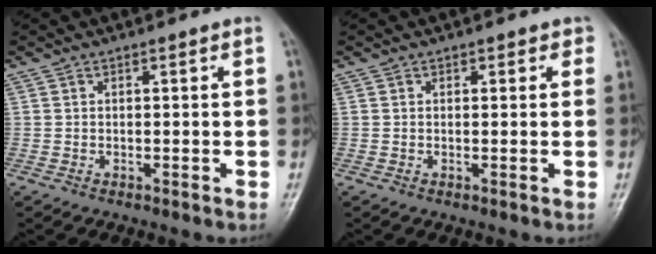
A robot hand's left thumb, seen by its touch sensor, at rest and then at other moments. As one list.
[{"total": 1.3, "force": [0.7, 0.9, 0.5], "torque": [0.012, 0.000, 0.003]}]